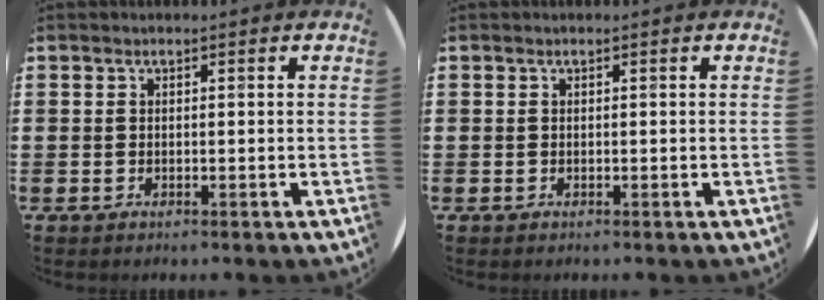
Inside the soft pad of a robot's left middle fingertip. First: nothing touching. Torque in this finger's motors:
{"motor_torque": [0.00, 0.00, 0.00, -0.01]}